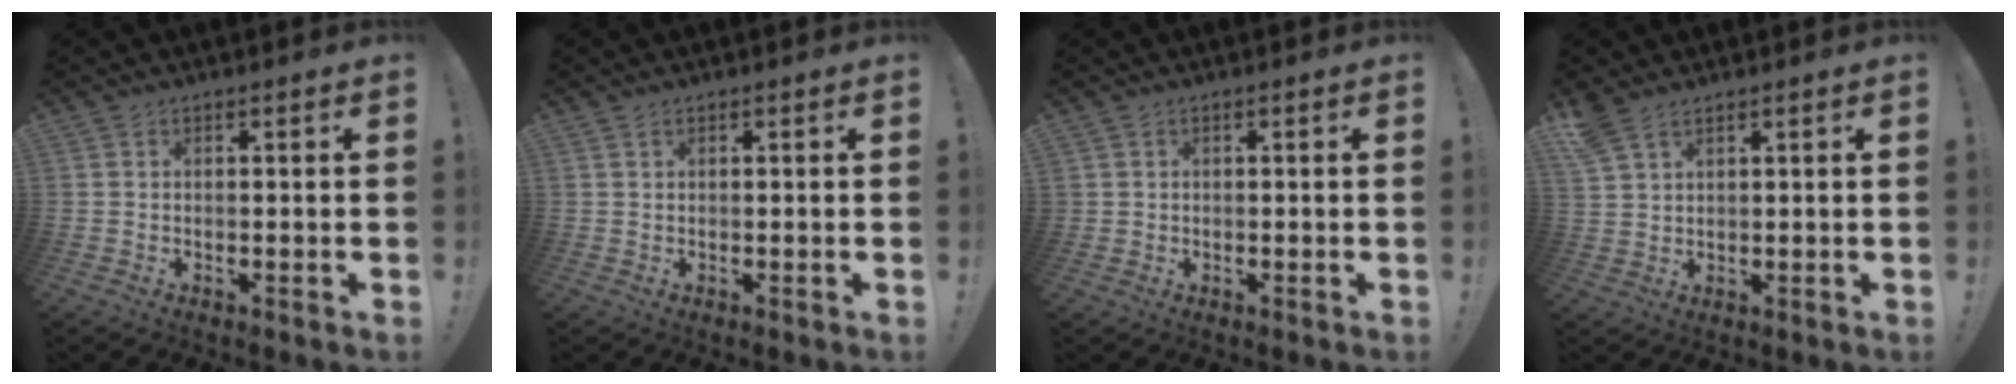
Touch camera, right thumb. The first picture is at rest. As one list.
[{"total": 0.6, "force": [0.5, 0.2, 0.4], "torque": [-0.010, 0.002, 0.009]}, {"total": 1.0, "force": [0.2, 0.9, 0.1], "torque": [0.006, -0.002, 0.002]}, {"total": 5.1, "force": [3.7, 2.2, 2.8], "torque": [-0.052, -0.015, 0.073]}]